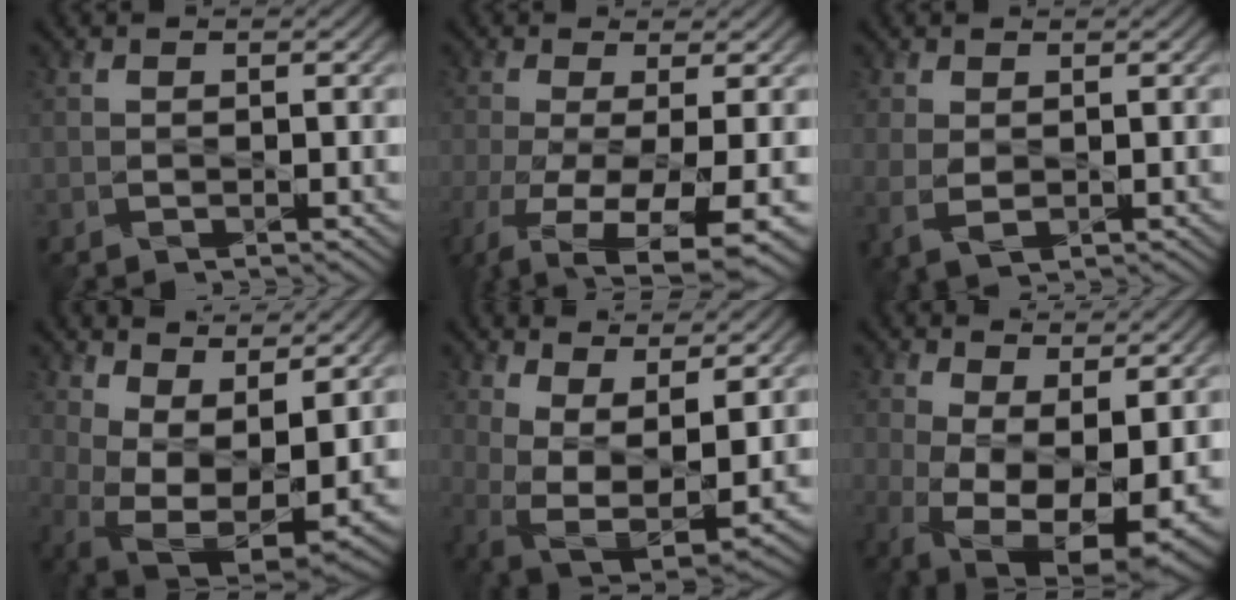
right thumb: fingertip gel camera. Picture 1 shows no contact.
{"total": 10.3, "force": [-4.2, 3.3, 8.8], "torque": [-0.176, -0.031, -0.063]}
{"total": 2.9, "force": [0.2, 1.7, 2.3], "torque": [-0.066, -0.006, 0.007]}
{"total": 11.8, "force": [4.0, 5.9, 9.4], "torque": [-0.182, -0.014, 0.088]}
{"total": 9.3, "force": [2.8, 4.2, 7.8], "torque": [-0.164, -0.013, 0.060]}
{"total": 14.4, "force": [-2.0, 7.3, 12.2], "torque": [-0.223, -0.046, 0.004]}